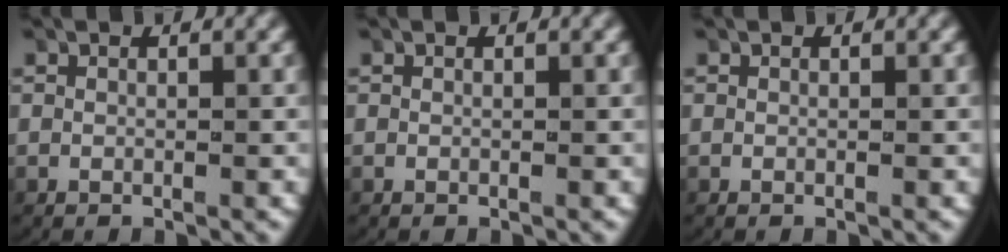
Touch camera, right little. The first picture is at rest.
{"total": 0.0}
{"total": 0.0}